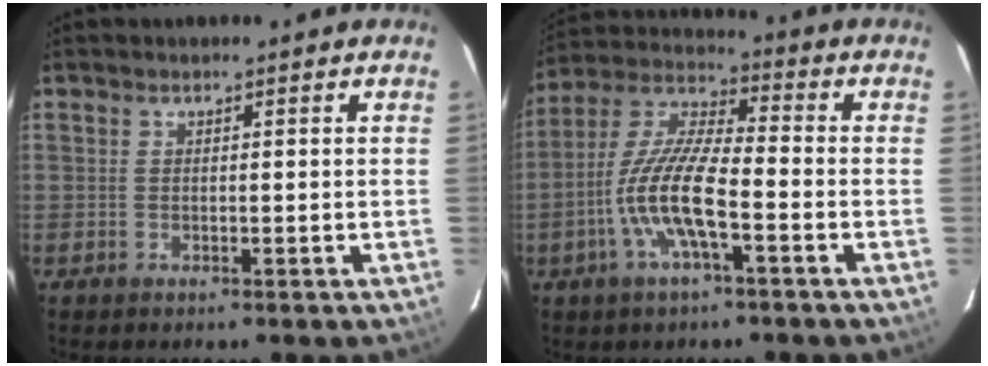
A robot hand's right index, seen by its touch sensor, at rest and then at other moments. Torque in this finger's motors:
{"motor_torque": [1.19, -0.95, 1.02, 0.21]}